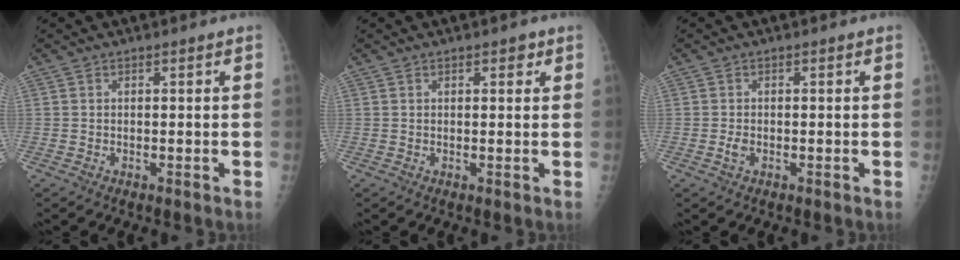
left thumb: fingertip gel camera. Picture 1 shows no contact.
{"total": 1.6, "force": [0.9, 0.8, 1.0], "torque": [-0.002, -0.001, 0.009]}
{"total": 1.3, "force": [-0.6, 0.8, 0.8], "torque": [-0.019, 0.000, -0.014]}